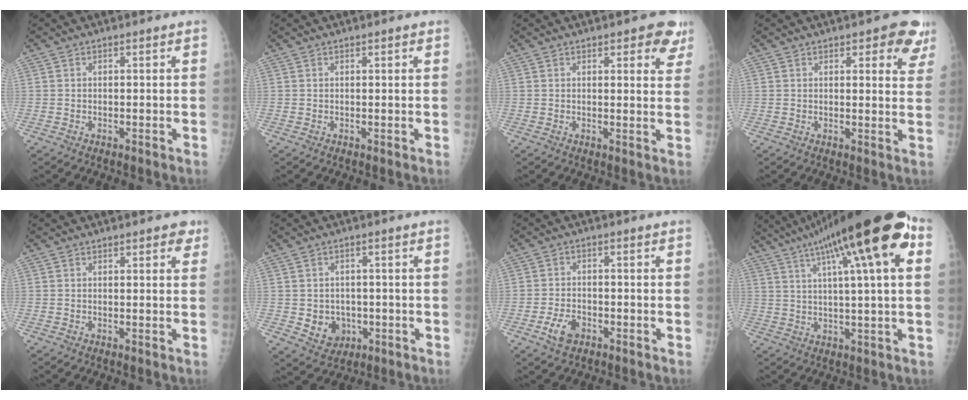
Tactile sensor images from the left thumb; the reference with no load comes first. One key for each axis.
{"total": 0.7, "fx": 0.4, "fy": 0.2, "fz": 0.6, "tx": -0.008, "ty": 0.000, "tz": 0.005}
{"total": 5.9, "fx": 3.7, "fy": 2.7, "fz": 3.8, "tx": -0.005, "ty": -0.013, "tz": 0.035}
{"total": 7.5, "fx": 4.5, "fy": 3.3, "fz": 4.9, "tx": -0.017, "ty": -0.018, "tz": 0.043}
{"total": 2.7, "fx": 1.5, "fy": 1.2, "fz": 1.8, "tx": -0.008, "ty": -0.003, "tz": 0.014}
{"total": 6.2, "fx": -1.2, "fy": 5.3, "fz": 3.0, "tx": -0.018, "ty": 0.004, "tz": -0.007}
{"total": 4.6, "fx": -2.3, "fy": 2.8, "fz": 2.8, "tx": -0.049, "ty": 0.013, "tz": -0.042}
{"total": 22.1, "fx": 9.4, "fy": 3.7, "fz": 19.7, "tx": -0.313, "ty": 0.021, "tz": 0.141}